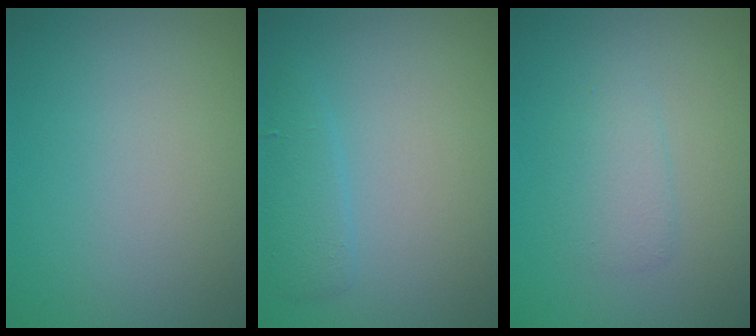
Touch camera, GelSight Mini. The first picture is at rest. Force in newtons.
{"total": 1.8, "press": 1.8, "slide": 0.2}
{"total": 1.9, "press": 1.9, "slide": 0.0}